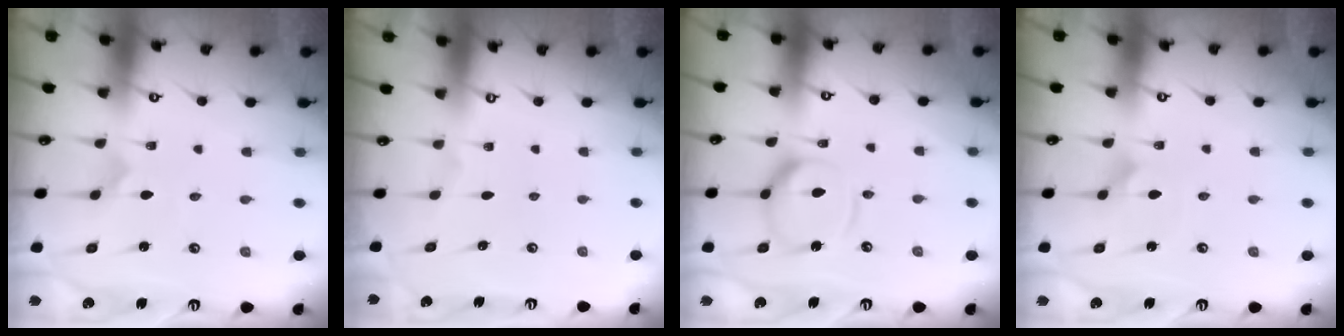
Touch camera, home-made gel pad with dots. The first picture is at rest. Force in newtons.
{"total": 0.0}
{"total": 13.7, "press": 13.6, "slide": 1.2}
{"total": 1.5, "press": 1.5, "slide": 0.0}